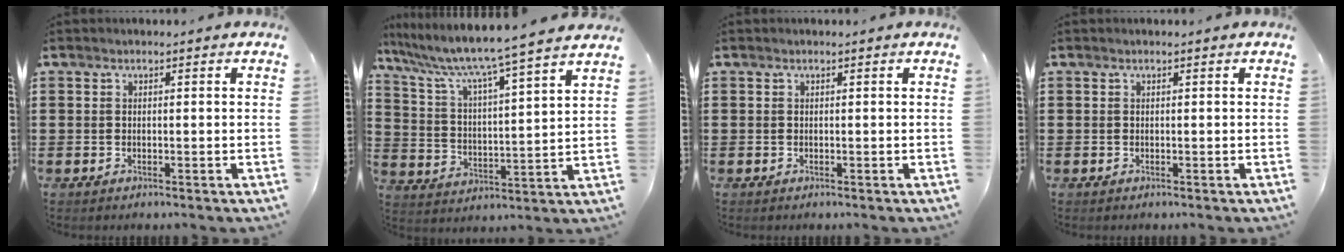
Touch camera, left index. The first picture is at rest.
{"total": 6.4, "force": [5.6, -0.8, 3.0], "torque": [-0.085, -0.050, 0.084]}
{"total": 0.0}
{"total": 0.0}